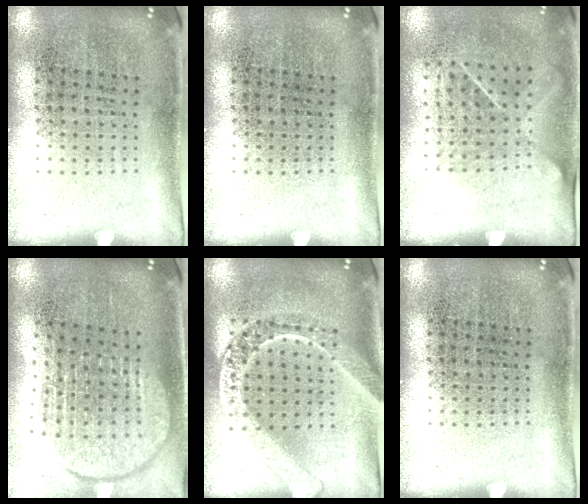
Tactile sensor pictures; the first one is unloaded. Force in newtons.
{"total": 0.0}
{"total": 1.3, "press": 1.0, "slide": 0.8}
{"total": 1.8, "press": 1.5, "slide": 1.0}
{"total": 1.8, "press": 1.8, "slide": 0.2}
{"total": 0.0}